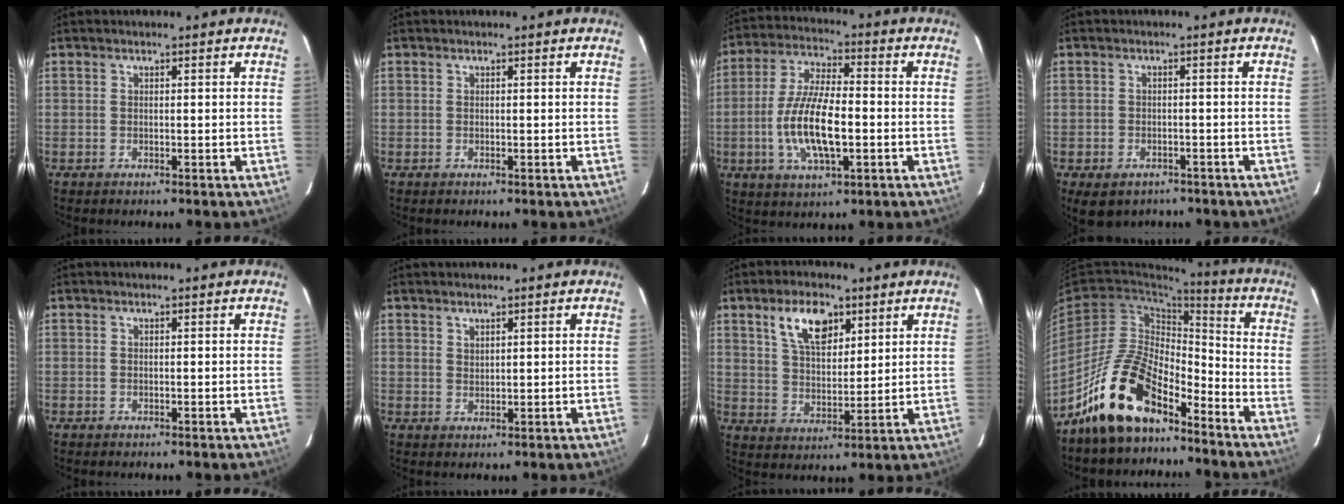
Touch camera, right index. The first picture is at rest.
{"total": 0.0}
{"total": 13.3, "force": [-2.8, 4.6, 12.2], "torque": [-0.246, -0.005, -0.050]}
{"total": 6.3, "force": [-4.2, 3.9, 2.7], "torque": [-0.055, -0.010, -0.053]}
{"total": 0.0}
{"total": 1.5, "force": [1.2, 0.6, 0.5], "torque": [-0.006, 0.001, 0.023]}
{"total": 9.6, "force": [5.2, 4.8, 6.4], "torque": [-0.113, 0.013, 0.098]}
{"total": 16.1, "force": [-11.7, 6.7, 8.8], "torque": [-0.174, 0.019, -0.209]}